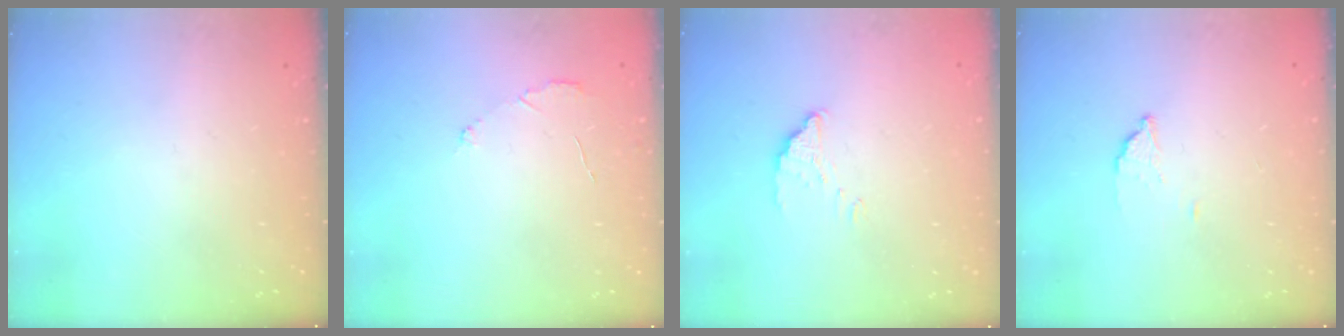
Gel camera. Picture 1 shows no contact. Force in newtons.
{"total": 3.0, "press": 3.0, "slide": 0.3}
{"total": 2.0, "press": 2.0, "slide": 0.1}
{"total": 1.8, "press": 1.8, "slide": 0.1}